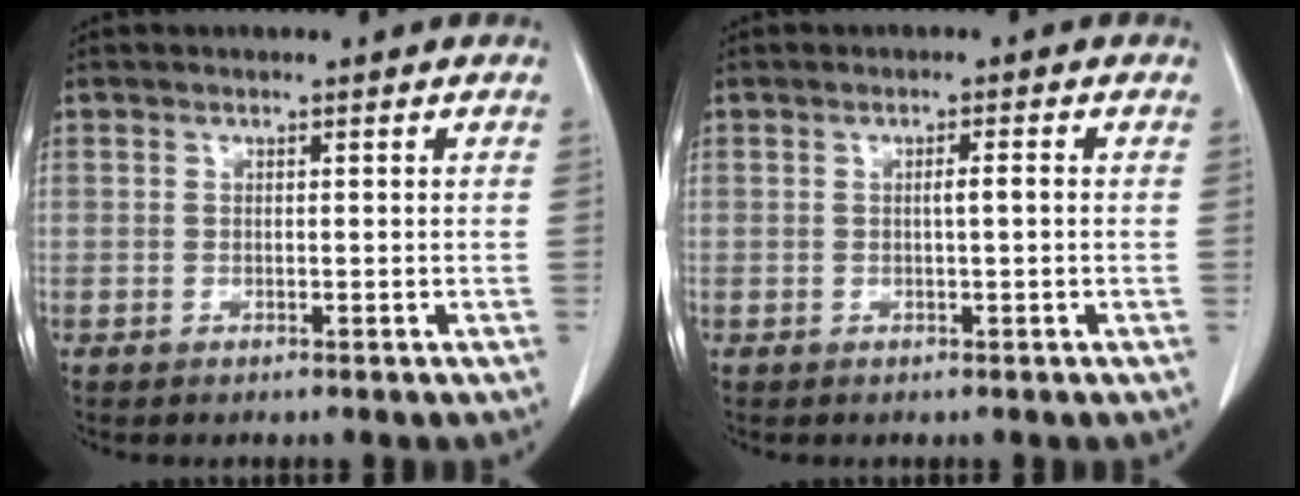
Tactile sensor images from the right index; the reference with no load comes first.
{"total": 1.4, "force": [-0.1, 0.0, 1.4], "torque": [-0.026, 0.003, 0.000]}